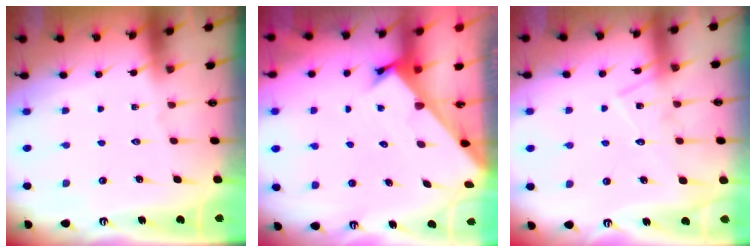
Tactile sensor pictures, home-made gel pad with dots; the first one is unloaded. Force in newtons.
{"total": 2.5, "press": 2.5, "slide": 0.2}
{"total": 11.9, "press": 11.9, "slide": 0.8}